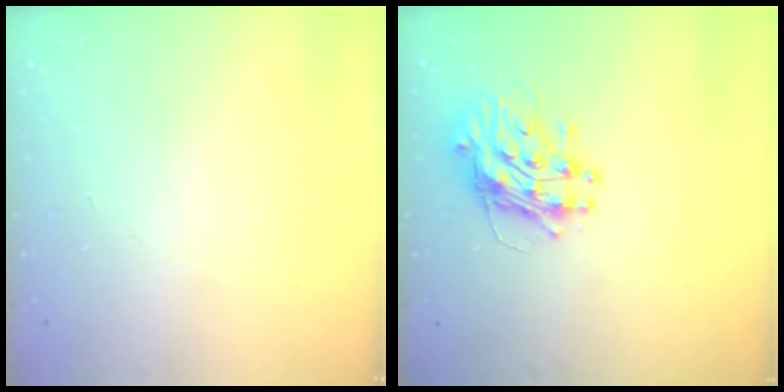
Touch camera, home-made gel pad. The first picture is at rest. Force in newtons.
{"total": 12.0, "press": 11.9, "slide": 1.2}